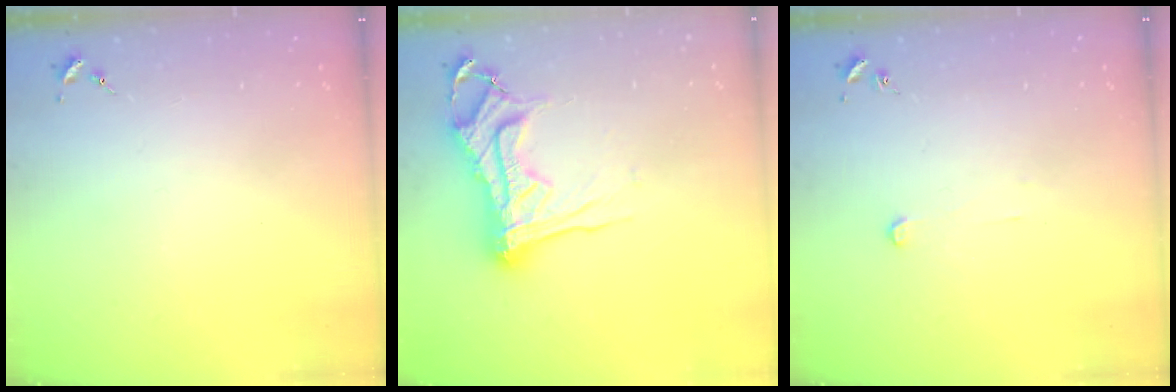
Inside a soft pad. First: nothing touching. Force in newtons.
{"total": 15.9, "press": 15.8, "slide": 1.8}
{"total": 2.6, "press": 2.6, "slide": 0.2}